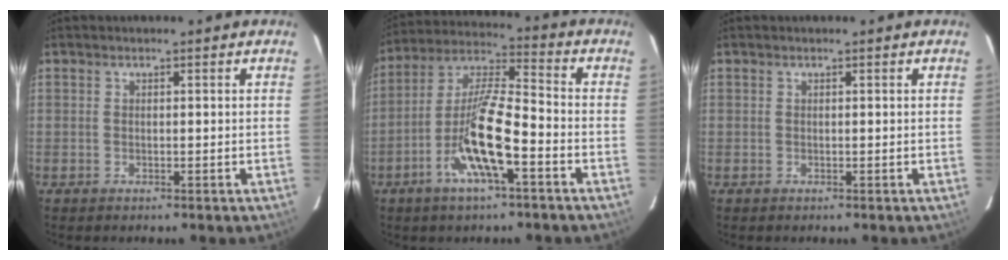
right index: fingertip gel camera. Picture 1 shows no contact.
{"total": 13.1, "force": [-5.7, 2.5, 11.5], "torque": [-0.235, -0.003, -0.112]}
{"total": 0.0}